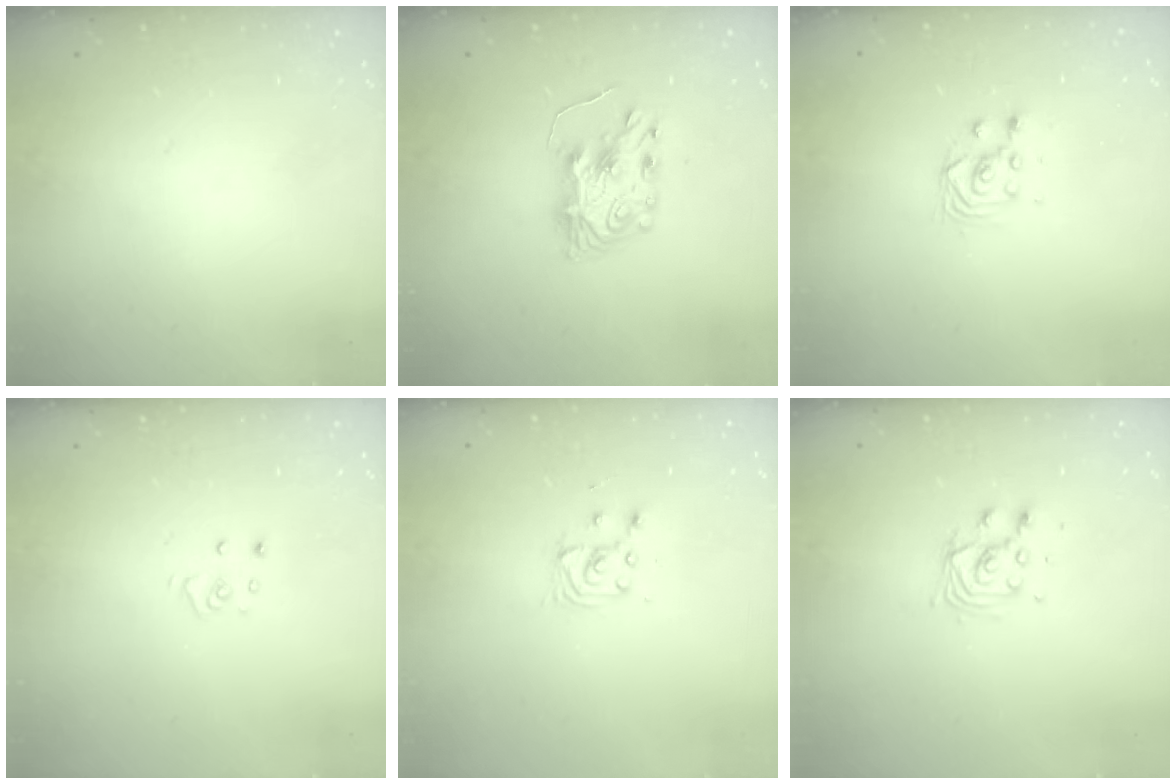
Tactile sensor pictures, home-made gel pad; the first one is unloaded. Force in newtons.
{"total": 8.1, "press": 8.1, "slide": 0.5}
{"total": 3.0, "press": 3.0, "slide": 0.1}
{"total": 3.6, "press": 3.6, "slide": 0.2}
{"total": 4.0, "press": 4.0, "slide": 0.4}
{"total": 7.6, "press": 7.6, "slide": 0.5}